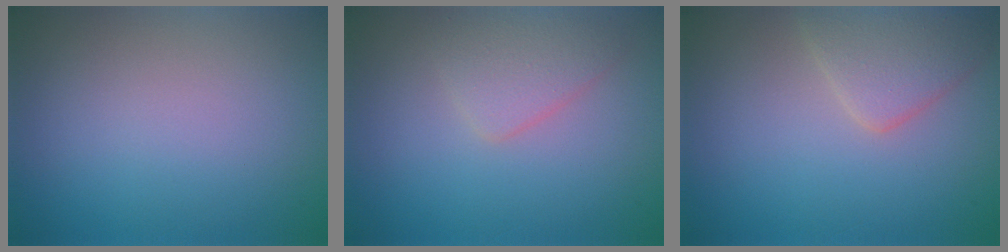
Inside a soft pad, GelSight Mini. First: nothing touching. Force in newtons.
{"total": 2.4, "press": 2.4, "slide": 0.2}
{"total": 3.1, "press": 3.1, "slide": 0.1}